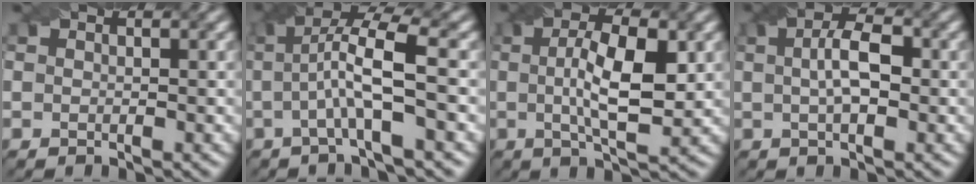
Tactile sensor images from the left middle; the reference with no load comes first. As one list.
[{"total": 5.9, "force": [0.2, 1.0, 5.8], "torque": [-0.111, 0.012, 0.002]}, {"total": 7.1, "force": [0.6, 2.1, 6.7], "torque": [-0.113, 0.006, 0.010]}, {"total": 4.1, "force": [0.5, 1.6, 3.8], "torque": [-0.071, 0.007, 0.005]}]